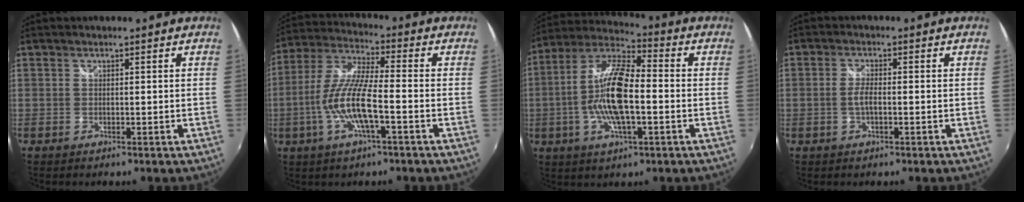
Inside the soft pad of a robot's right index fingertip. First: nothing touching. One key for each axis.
{"total": 11.8, "fx": -3.6, "fy": 2.0, "fz": 11.1, "tx": -0.232, "ty": -0.004, "tz": -0.069}
{"total": 14.6, "fx": -2.3, "fy": 4.6, "fz": 13.7, "tx": -0.273, "ty": 0.004, "tz": -0.051}
{"total": 2.6, "fx": -0.6, "fy": 0.7, "fz": 2.4, "tx": -0.050, "ty": 0.001, "tz": -0.013}